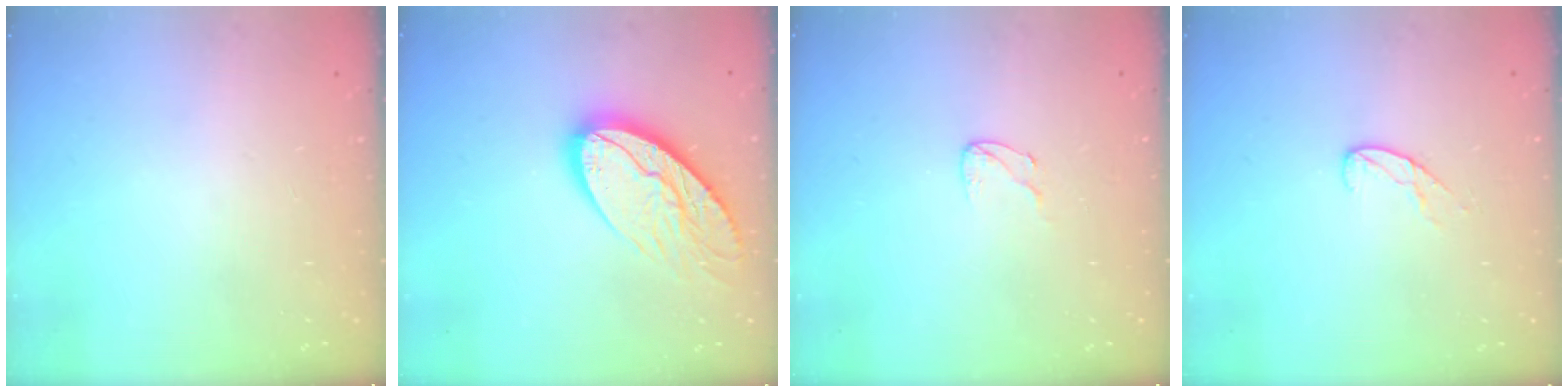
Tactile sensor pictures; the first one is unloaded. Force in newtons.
{"total": 14.6, "press": 14.5, "slide": 1.4}
{"total": 4.1, "press": 4.1, "slide": 0.3}
{"total": 6.0, "press": 5.9, "slide": 0.4}